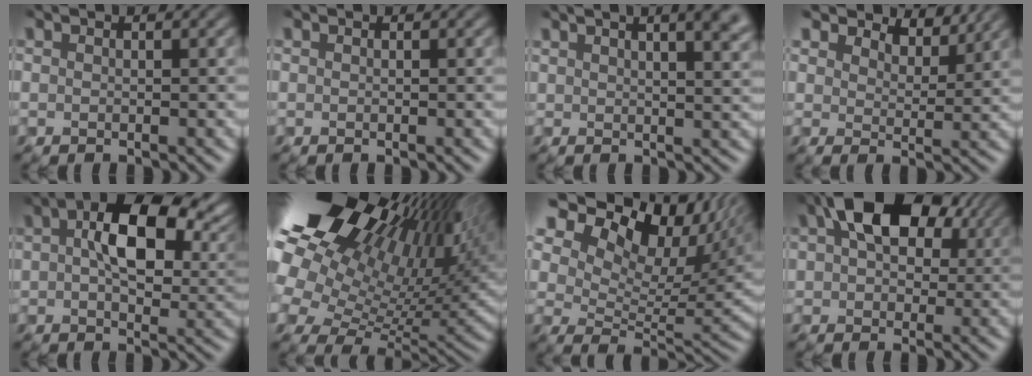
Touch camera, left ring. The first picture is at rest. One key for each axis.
{"total": 0.0}
{"total": 9.2, "fx": 4.8, "fy": 4.2, "fz": 6.6, "tx": -0.045, "ty": 0.055, "tz": 0.041}
{"total": 5.6, "fx": 4.9, "fy": 2.0, "fz": 1.9, "tx": -0.043, "ty": -0.008, "tz": 0.078}
{"total": 9.9, "fx": 2.7, "fy": 5.2, "fz": 8.0, "tx": -0.129, "ty": 0.010, "tz": 0.038}
{"total": 20.0, "fx": 11.5, "fy": 10.1, "fz": 12.9, "tx": -0.238, "ty": 0.050, "tz": 0.185}
{"total": 14.5, "fx": 9.4, "fy": 7.0, "fz": 8.5, "tx": -0.163, "ty": 0.036, "tz": 0.144}
{"total": 10.0, "fx": 4.1, "fy": 6.1, "fz": 6.8, "tx": -0.113, "ty": 0.023, "tz": 0.058}